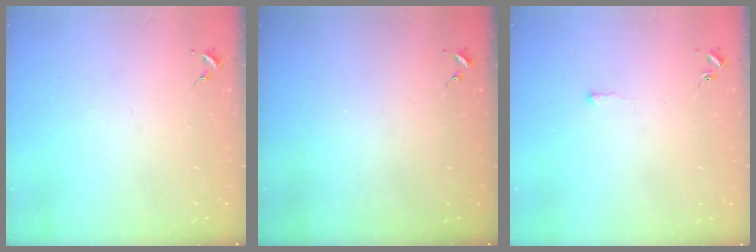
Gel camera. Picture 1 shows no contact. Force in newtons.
{"total": 0.0}
{"total": 2.6, "press": 2.6, "slide": 0.4}